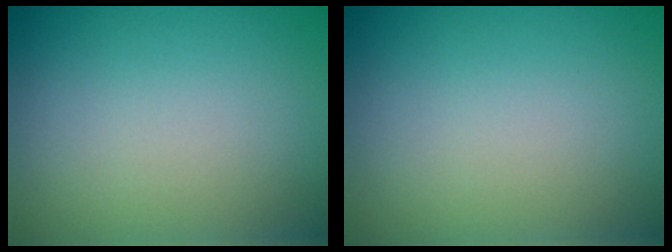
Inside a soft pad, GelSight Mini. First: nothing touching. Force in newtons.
{"total": 0.0}